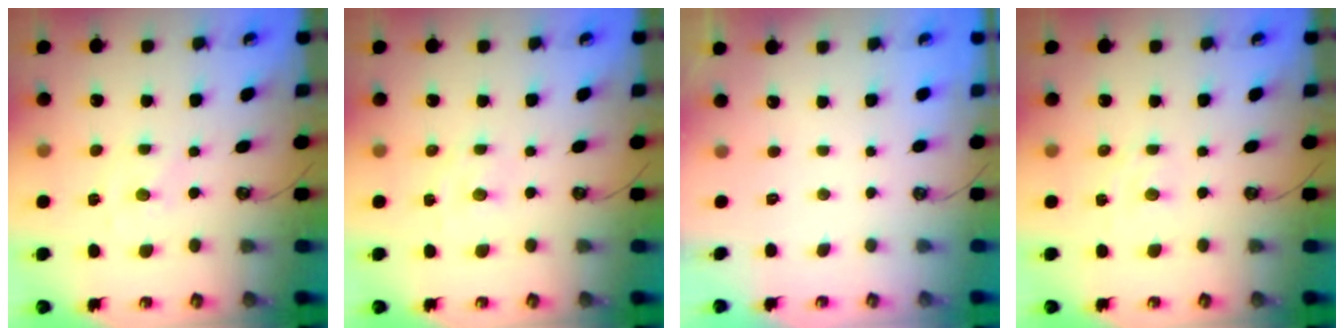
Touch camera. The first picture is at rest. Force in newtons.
{"total": 1.6, "press": 1.6, "slide": 0.1}
{"total": 0.0}
{"total": 2.0, "press": 2.0, "slide": 0.4}